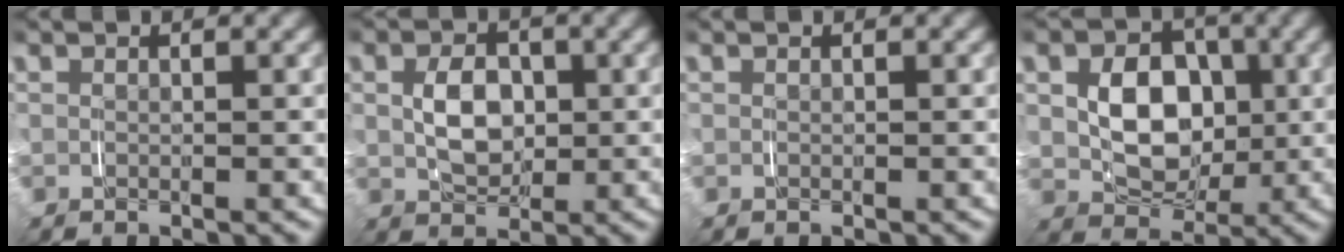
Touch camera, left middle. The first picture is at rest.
{"total": 3.8, "force": [0.0, 2.8, 2.6], "torque": [-0.052, -0.011, 0.007]}
{"total": 0.0}
{"total": 5.9, "force": [0.1, 4.6, 3.7], "torque": [-0.060, -0.013, 0.007]}